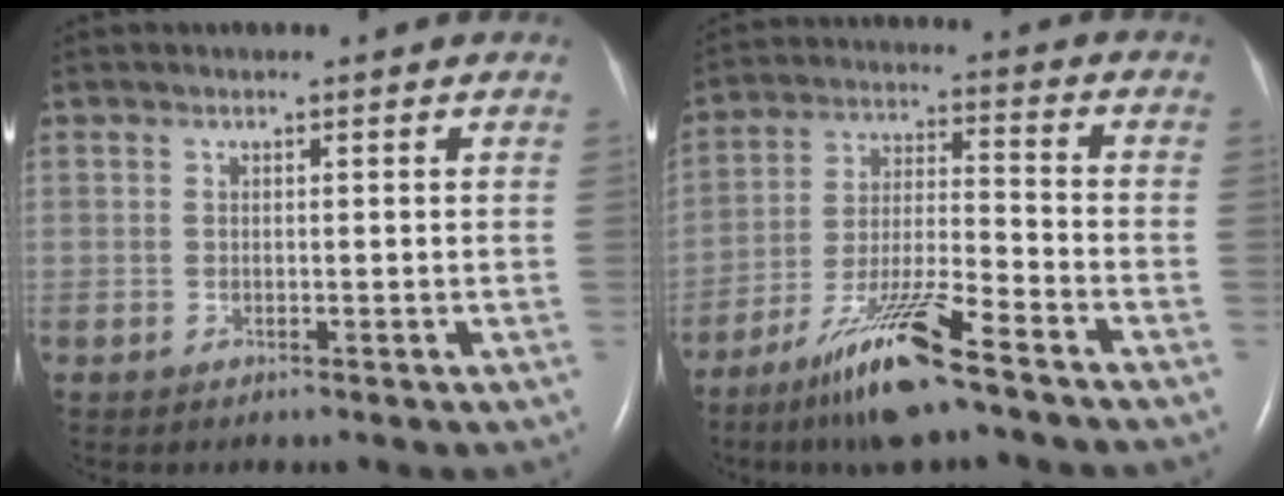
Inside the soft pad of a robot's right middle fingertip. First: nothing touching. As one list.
[{"total": 12.8, "force": [-9.0, 0.6, 9.1], "torque": [-0.178, -0.025, -0.163]}]